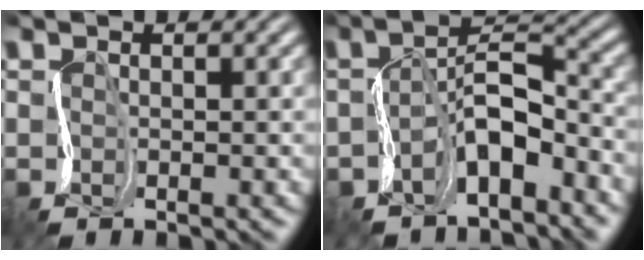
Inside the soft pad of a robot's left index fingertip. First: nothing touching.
{"total": 2.6, "force": [-1.3, 0.7, 2.1], "torque": [-0.043, 0.026, -0.038]}